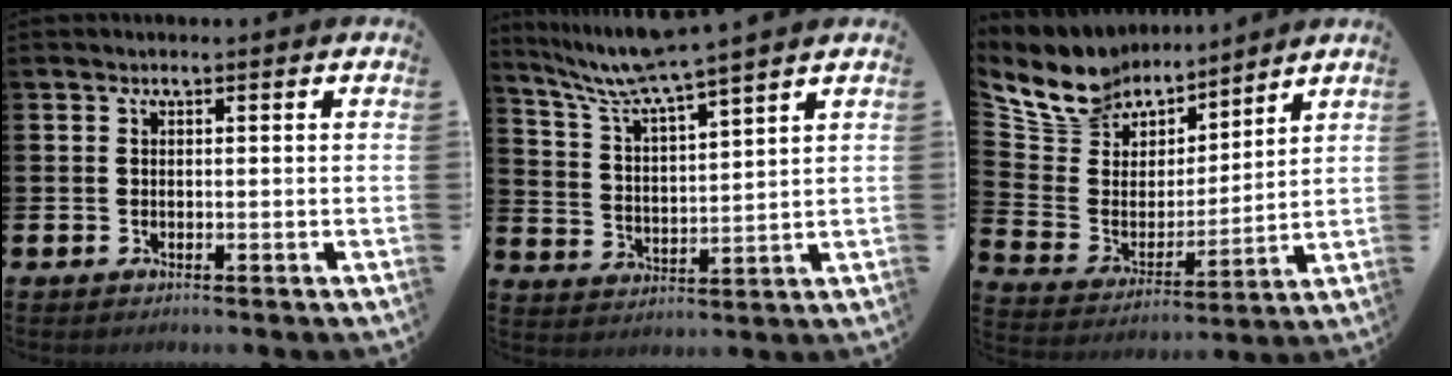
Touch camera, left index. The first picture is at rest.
{"total": 7.3, "force": [6.7, -0.5, 2.8], "torque": [-0.077, -0.039, 0.114]}
{"total": 9.6, "force": [8.7, 4.0, 0.0], "torque": [-0.060, -0.074, 0.162]}